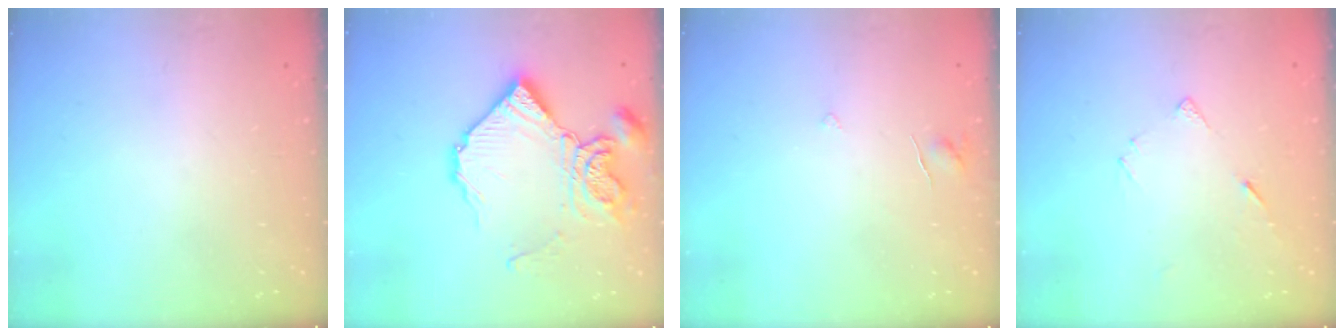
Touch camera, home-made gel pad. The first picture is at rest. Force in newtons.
{"total": 15.4, "press": 15.3, "slide": 1.5}
{"total": 3.2, "press": 3.1, "slide": 0.2}
{"total": 5.1, "press": 5.1, "slide": 0.4}